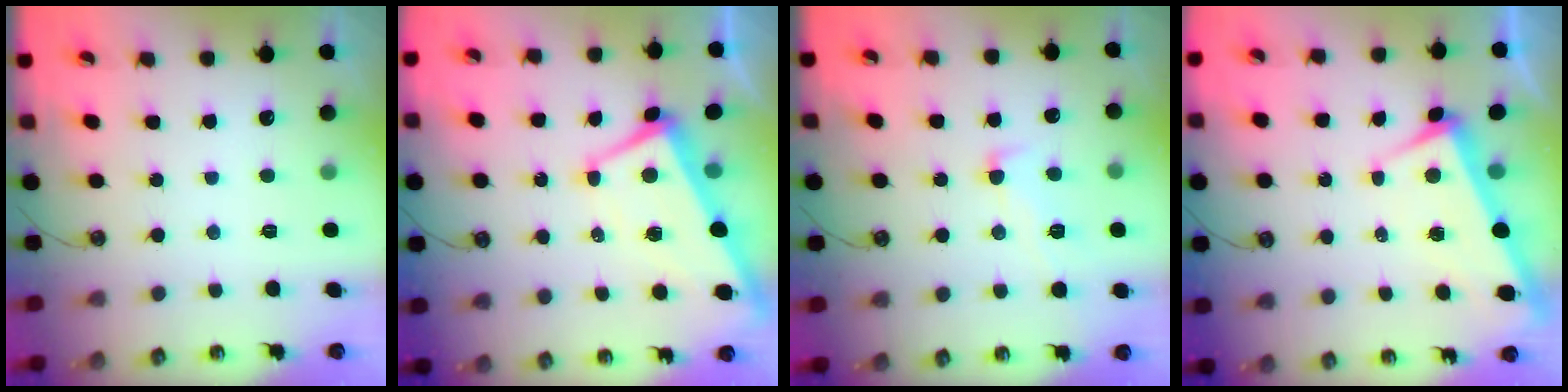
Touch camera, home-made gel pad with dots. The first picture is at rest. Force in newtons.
{"total": 1.3, "press": 0.9, "slide": 0.9}
{"total": 1.4, "press": 1.0, "slide": 1.0}
{"total": 3.6, "press": 3.6, "slide": 0.0}